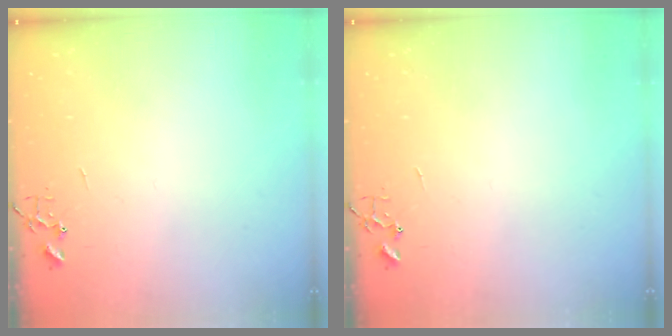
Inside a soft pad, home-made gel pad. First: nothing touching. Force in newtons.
{"total": 0.0}